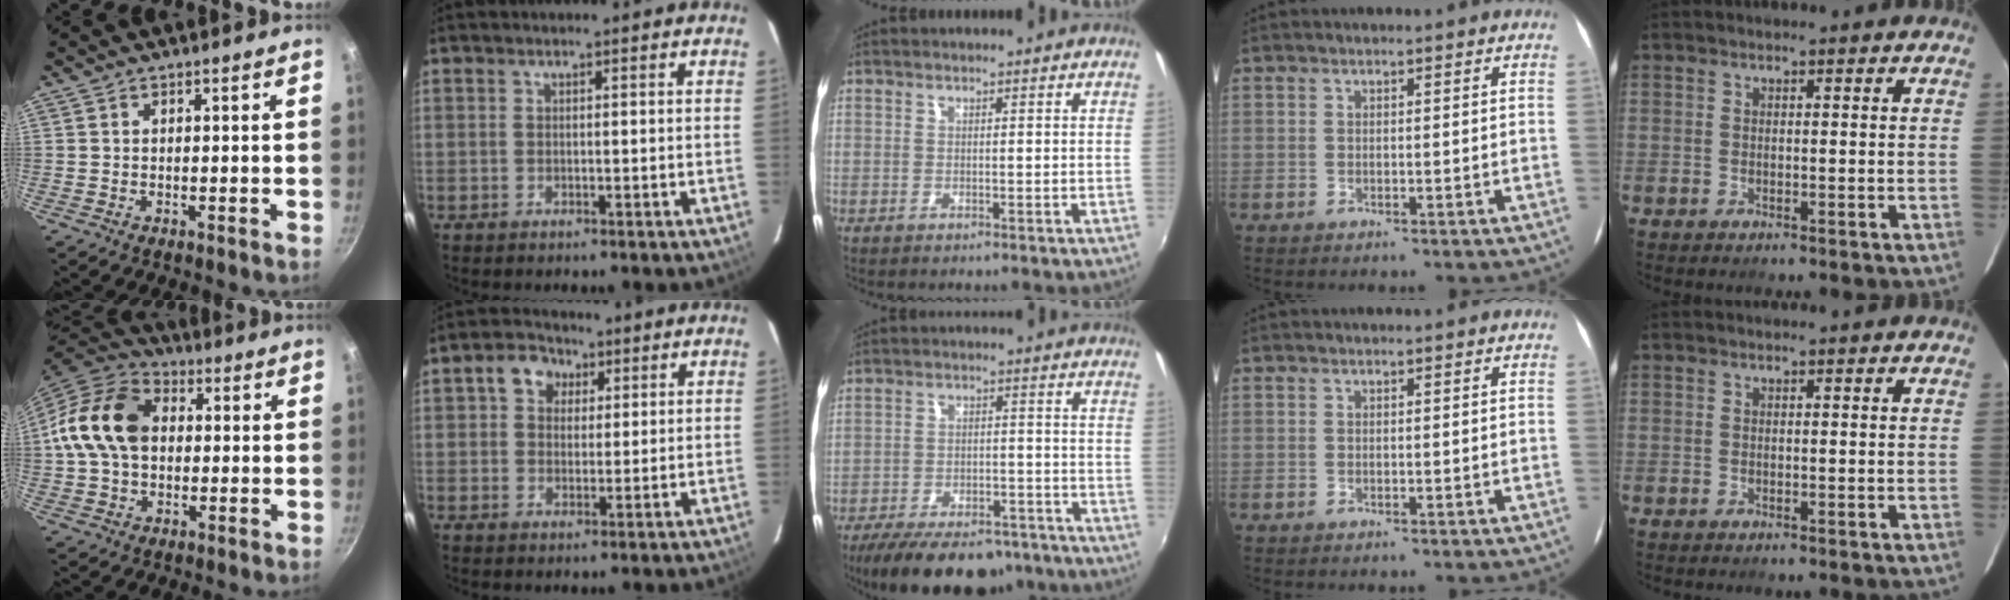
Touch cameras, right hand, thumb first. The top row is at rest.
{"thumb": {"total": 15.2, "force": [1.3, 11.0, 10.3], "torque": [-0.167, 0.026, 0.005]}, "index": {"total": 6.0, "force": [2.4, 4.9, 2.6], "torque": [-0.045, 0.020, 0.039]}, "middle": {"total": 19.1, "force": [-15.0, 7.5, 9.1], "torque": [-0.182, -0.017, -0.210]}}